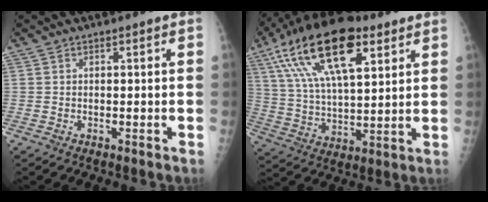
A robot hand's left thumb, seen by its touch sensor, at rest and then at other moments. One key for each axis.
{"total": 22.2, "fx": 10.6, "fy": 9.3, "fz": 17.2, "tx": -0.305, "ty": -0.011, "tz": 0.188}